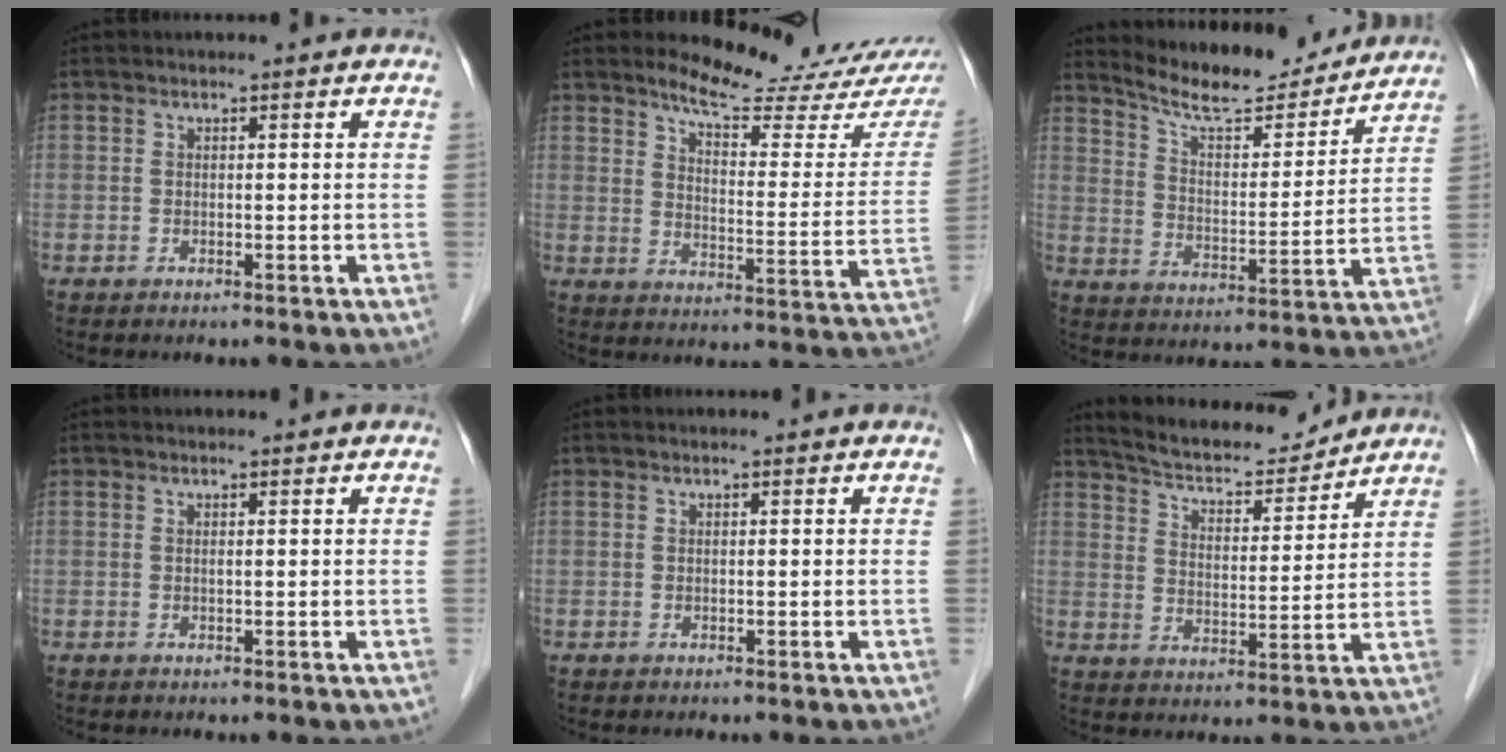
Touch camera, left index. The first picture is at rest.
{"total": 16.1, "force": [14.5, 1.6, 6.7], "torque": [-0.091, -0.069, 0.176]}
{"total": 15.1, "force": [14.3, 2.4, 4.3], "torque": [-0.069, -0.011, 0.215]}
{"total": 0.0}
{"total": 0.0}
{"total": 12.1, "force": [11.4, 2.1, 3.2], "torque": [-0.054, 0.001, 0.182]}